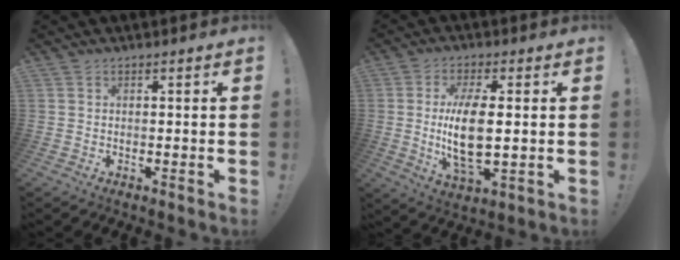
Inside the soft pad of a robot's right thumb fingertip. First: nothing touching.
{"total": 13.1, "force": [0.4, 5.2, 12.0], "torque": [-0.240, -0.016, -0.001]}